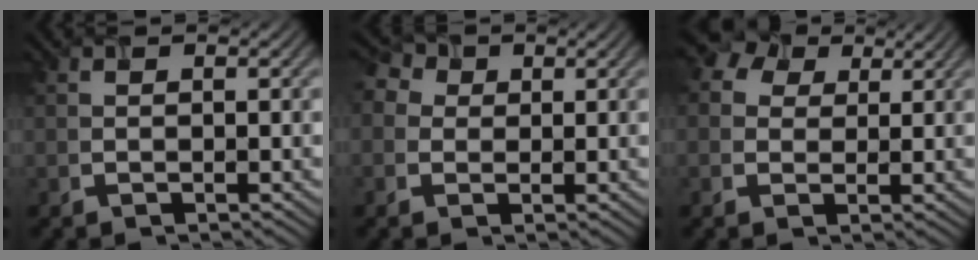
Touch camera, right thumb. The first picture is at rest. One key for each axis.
{"total": 3.9, "fx": 0.9, "fy": 3.2, "fz": 2.1, "tx": -0.059, "ty": 0.014, "tz": 0.014}
{"total": 5.7, "fx": 2.9, "fy": 4.0, "fz": 2.8, "tx": -0.067, "ty": 0.020, "tz": 0.042}